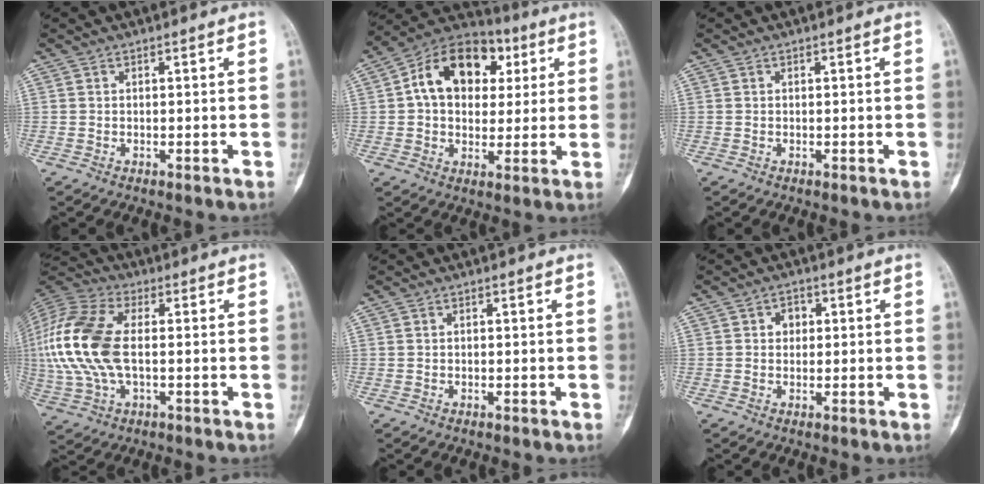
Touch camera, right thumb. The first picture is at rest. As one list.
[{"total": 16.5, "force": [4.0, 11.7, 11.0], "torque": [-0.141, 0.017, 0.056]}, {"total": 0.0}, {"total": 18.3, "force": [0.1, 9.8, 15.4], "torque": [-0.360, 0.012, 0.003]}, {"total": 0.0}, {"total": 2.7, "force": [0.5, 2.3, 1.3], "torque": [-0.003, 0.004, 0.003]}]